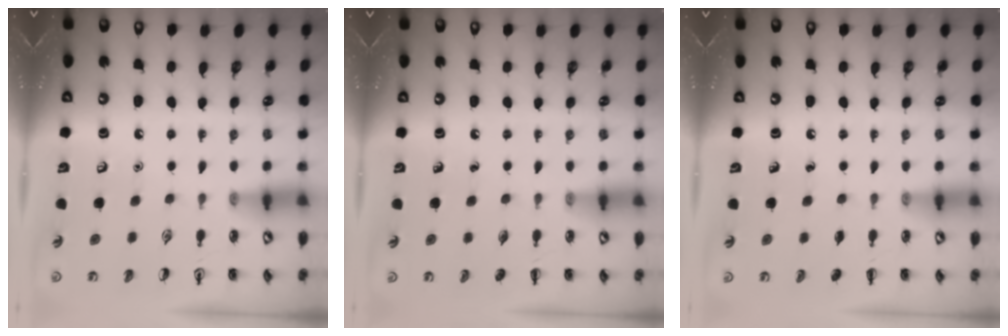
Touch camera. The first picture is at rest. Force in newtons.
{"total": 0.0}
{"total": 0.0}